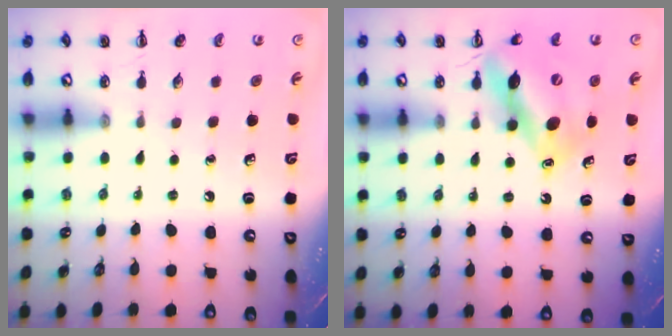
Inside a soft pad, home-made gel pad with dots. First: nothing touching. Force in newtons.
{"total": 13.4, "press": 12.9, "slide": 3.8}